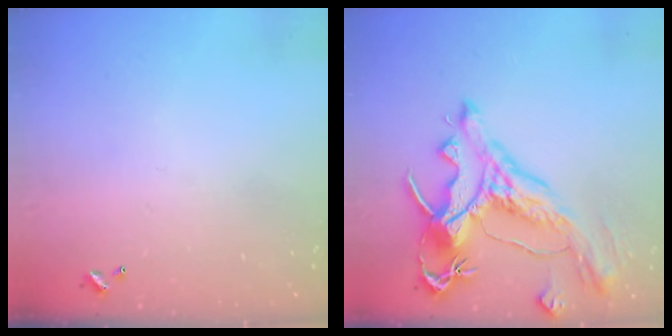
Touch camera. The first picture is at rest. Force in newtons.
{"total": 5.1, "press": 4.8, "slide": 1.7}